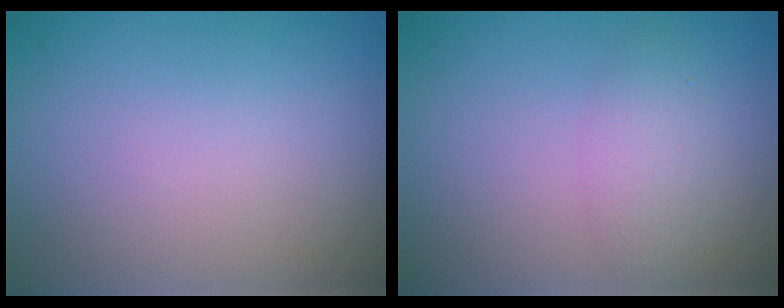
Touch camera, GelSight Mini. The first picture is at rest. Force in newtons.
{"total": 2.2, "press": 2.2, "slide": 0.1}